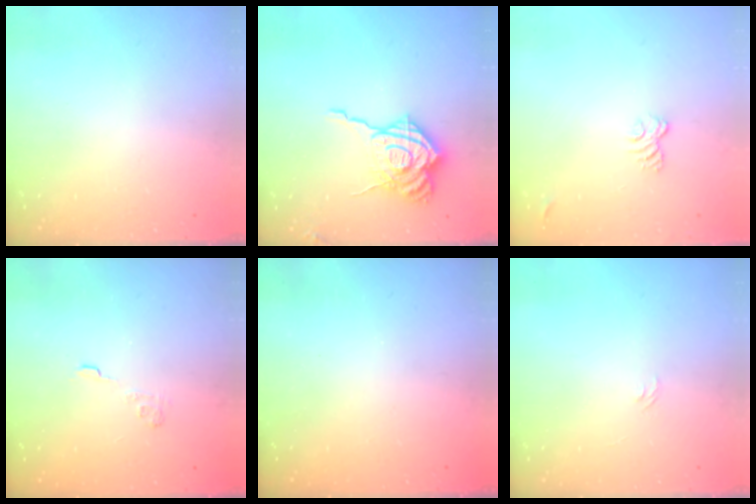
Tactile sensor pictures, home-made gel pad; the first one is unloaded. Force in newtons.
{"total": 17.0, "press": 16.9, "slide": 1.6}
{"total": 3.2, "press": 3.0, "slide": 1.2}
{"total": 2.9, "press": 2.5, "slide": 1.4}
{"total": 2.4, "press": 2.3, "slide": 0.8}
{"total": 4.0, "press": 4.0, "slide": 0.4}